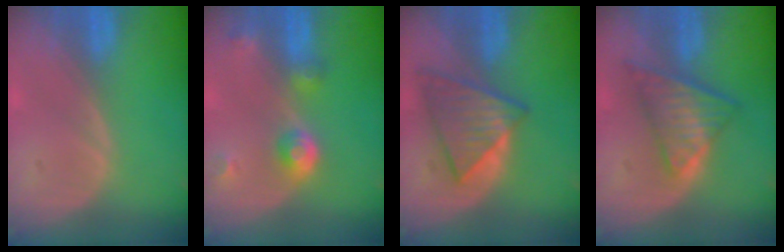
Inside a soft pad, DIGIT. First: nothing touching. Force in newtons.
{"total": 4.8, "press": 4.4, "slide": 1.9}
{"total": 6.9, "press": 6.9, "slide": 1.0}
{"total": 7.6, "press": 6.4, "slide": 4.1}